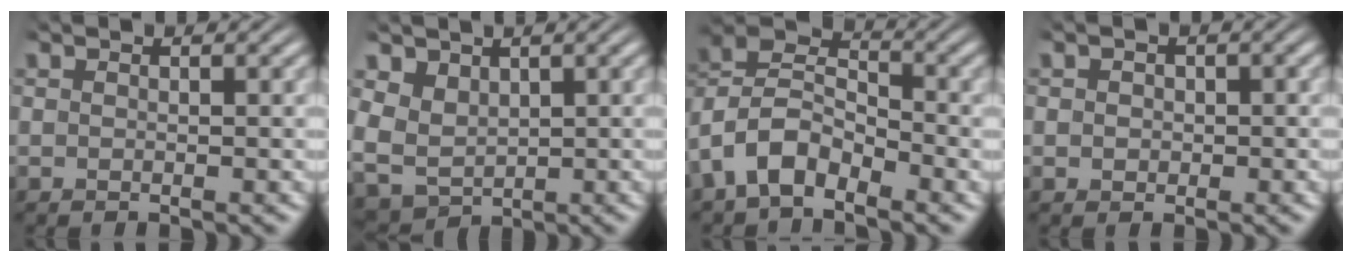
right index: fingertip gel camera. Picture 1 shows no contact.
{"total": 6.9, "force": [0.2, 6.3, 2.7], "torque": [-0.105, -0.045, 0.022]}
{"total": 8.6, "force": [0.7, 7.4, 4.4], "torque": [-0.126, -0.014, -0.002]}
{"total": 1.4, "force": [-0.1, 1.3, 0.4], "torque": [-0.008, 0.004, -0.005]}